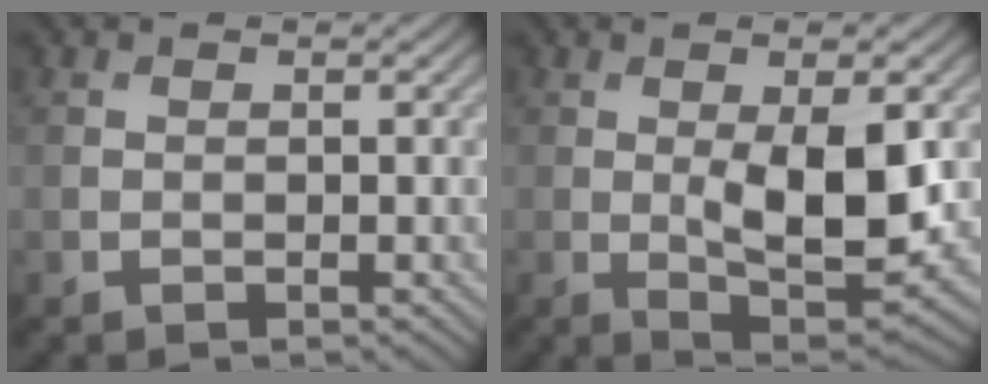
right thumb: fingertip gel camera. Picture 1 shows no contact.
{"total": 8.7, "force": [0.1, 2.8, 8.3], "torque": [-0.144, -0.008, 0.006]}